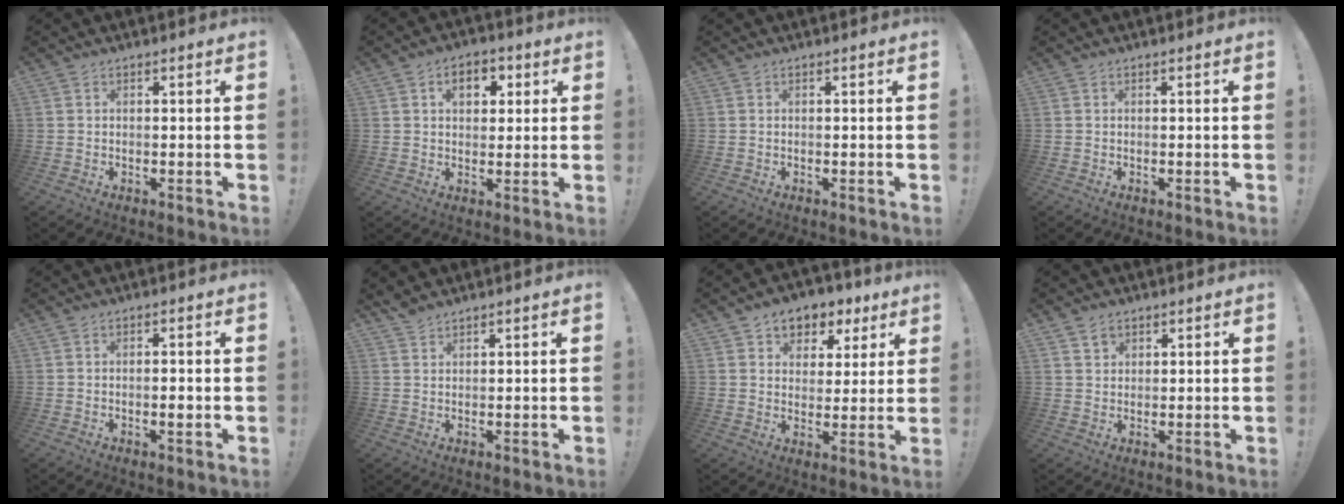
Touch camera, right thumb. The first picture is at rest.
{"total": 6.8, "force": [2.1, 4.9, 4.3], "torque": [-0.045, 0.001, 0.032]}
{"total": 0.0}
{"total": 0.0}
{"total": 2.0, "force": [-0.7, 0.2, 1.8], "torque": [-0.026, 0.000, -0.013]}
{"total": 2.3, "force": [2.1, 0.6, 0.7], "torque": [-0.013, -0.013, 0.039]}
{"total": 6.6, "force": [3.1, 5.6, 1.7], "torque": [-0.007, -0.026, 0.059]}
{"total": 3.0, "force": [2.0, 2.0, 0.8], "torque": [-0.007, -0.008, 0.036]}